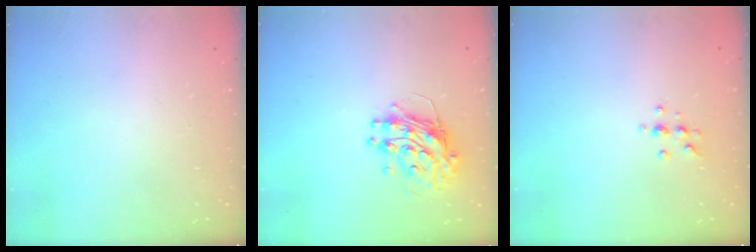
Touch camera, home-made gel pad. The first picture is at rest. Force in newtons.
{"total": 11.4, "press": 11.3, "slide": 1.1}
{"total": 5.7, "press": 5.5, "slide": 1.6}